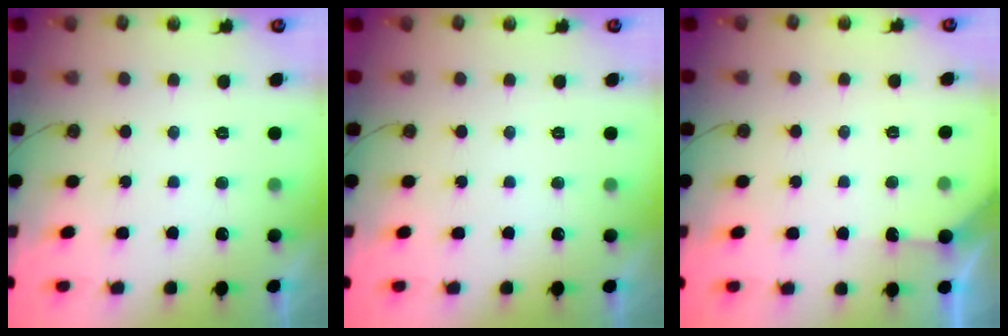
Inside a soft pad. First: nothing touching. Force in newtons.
{"total": 0.0}
{"total": 2.9, "press": 2.9, "slide": 0.4}